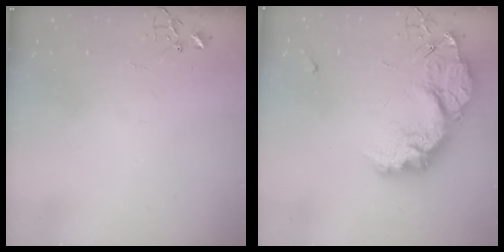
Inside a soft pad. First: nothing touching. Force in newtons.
{"total": 25.2, "press": 25.1, "slide": 2.0}